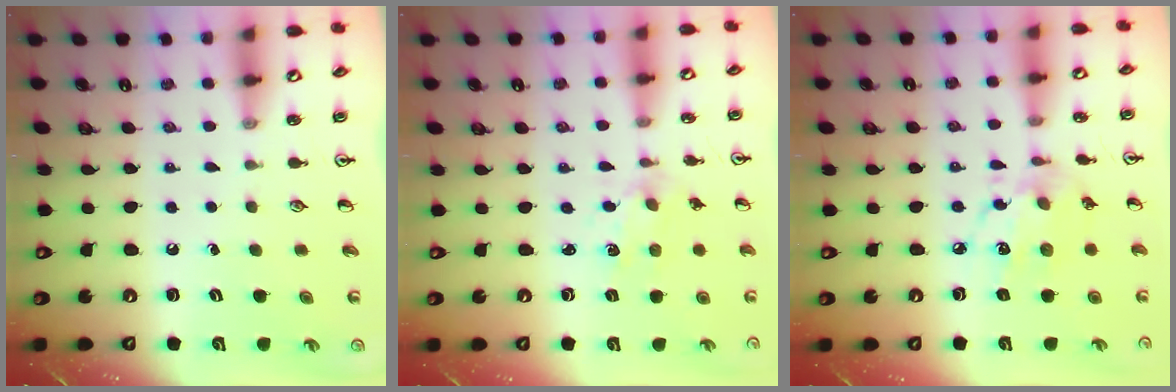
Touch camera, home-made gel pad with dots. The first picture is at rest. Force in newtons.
{"total": 2.1, "press": 2.1, "slide": 0.3}
{"total": 10.3, "press": 10.3, "slide": 0.6}